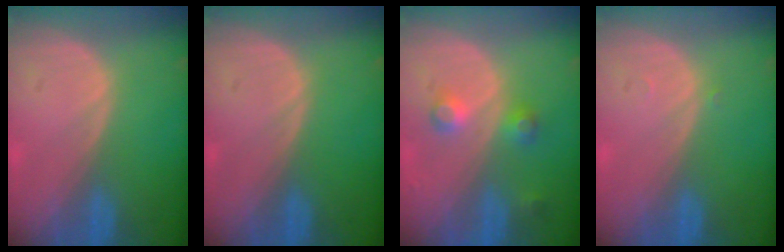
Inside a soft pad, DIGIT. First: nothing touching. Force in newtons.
{"total": 0.0}
{"total": 3.7, "press": 3.7, "slide": 0.5}
{"total": 0.5, "press": 0.4, "slide": 0.3}